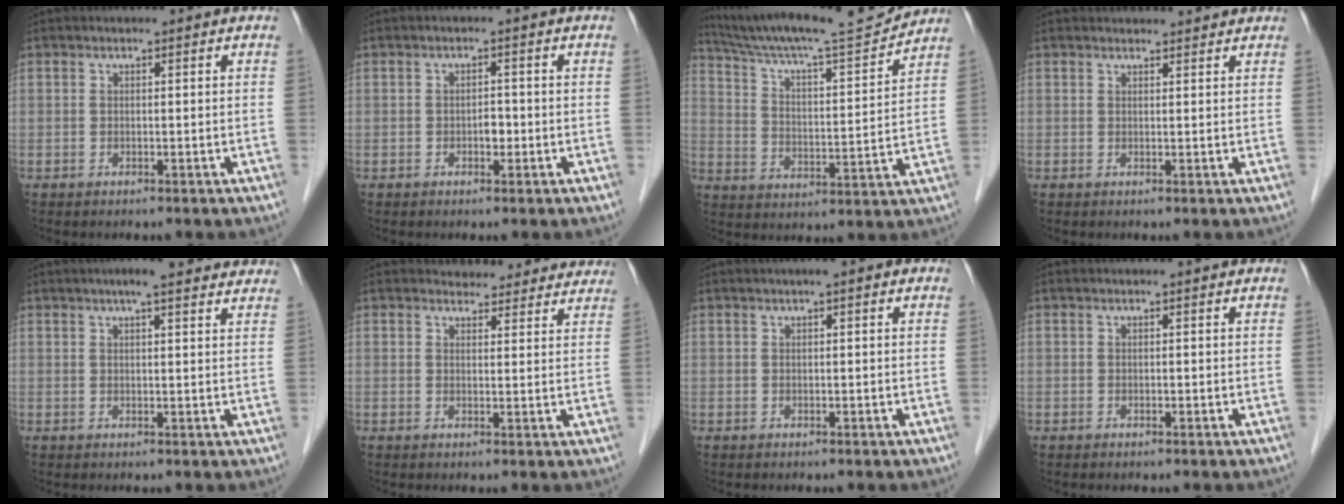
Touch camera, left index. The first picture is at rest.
{"total": 1.6, "force": [-0.7, 0.9, 1.1], "torque": [-0.014, 0.001, -0.012]}
{"total": 17.1, "force": [16.0, 0.0, 6.0], "torque": [-0.113, -0.010, 0.250]}
{"total": 4.7, "force": [4.6, 0.7, 0.7], "torque": [-0.008, 0.023, 0.053]}
{"total": 9.0, "force": [7.4, 1.4, 5.0], "torque": [-0.058, 0.023, 0.084]}
{"total": 9.0, "force": [8.5, 2.9, 0.8], "torque": [0.022, 0.007, 0.079]}
{"total": 1.7, "force": [0.7, 0.3, 1.5], "torque": [-0.025, 0.007, 0.007]}
{"total": 0.0}